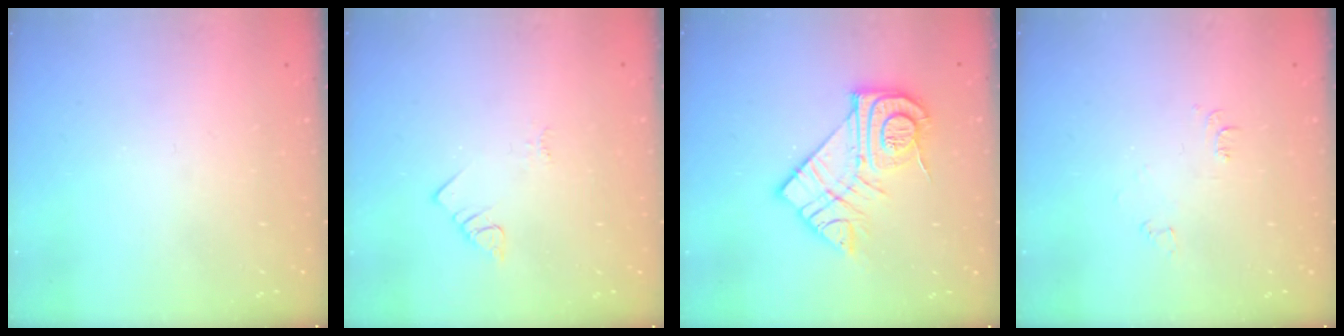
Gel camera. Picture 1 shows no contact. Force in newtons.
{"total": 2.0, "press": 2.0, "slide": 0.4}
{"total": 15.9, "press": 15.9, "slide": 1.0}
{"total": 3.5, "press": 3.4, "slide": 0.5}